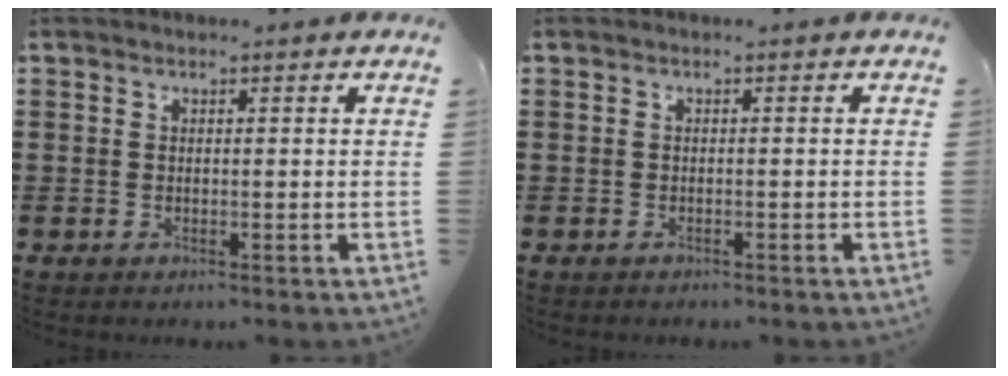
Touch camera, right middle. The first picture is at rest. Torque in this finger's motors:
{"motor_torque": [-0.97, 0.74, -0.20, -0.05]}